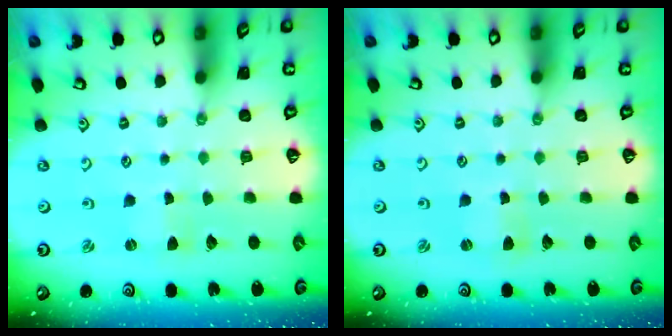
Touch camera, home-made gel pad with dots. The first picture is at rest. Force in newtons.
{"total": 0.9, "press": 0.9, "slide": 0.2}